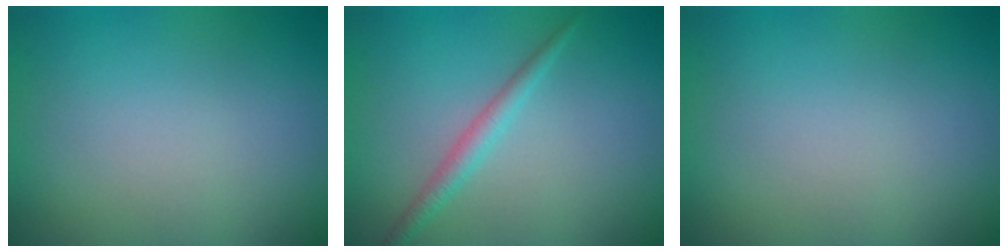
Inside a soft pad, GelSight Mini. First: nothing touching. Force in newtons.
{"total": 1.7, "press": 1.7, "slide": 0.1}
{"total": 0.0}